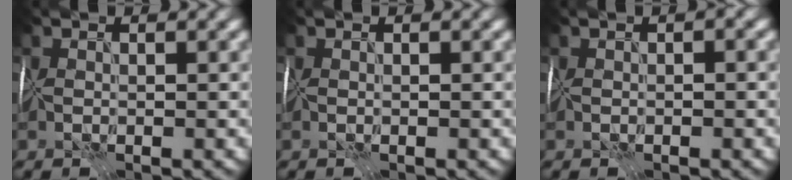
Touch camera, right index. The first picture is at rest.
{"total": 0.0}
{"total": 0.8, "force": [0.1, 0.3, 0.7], "torque": [-0.008, 0.005, 0.001]}